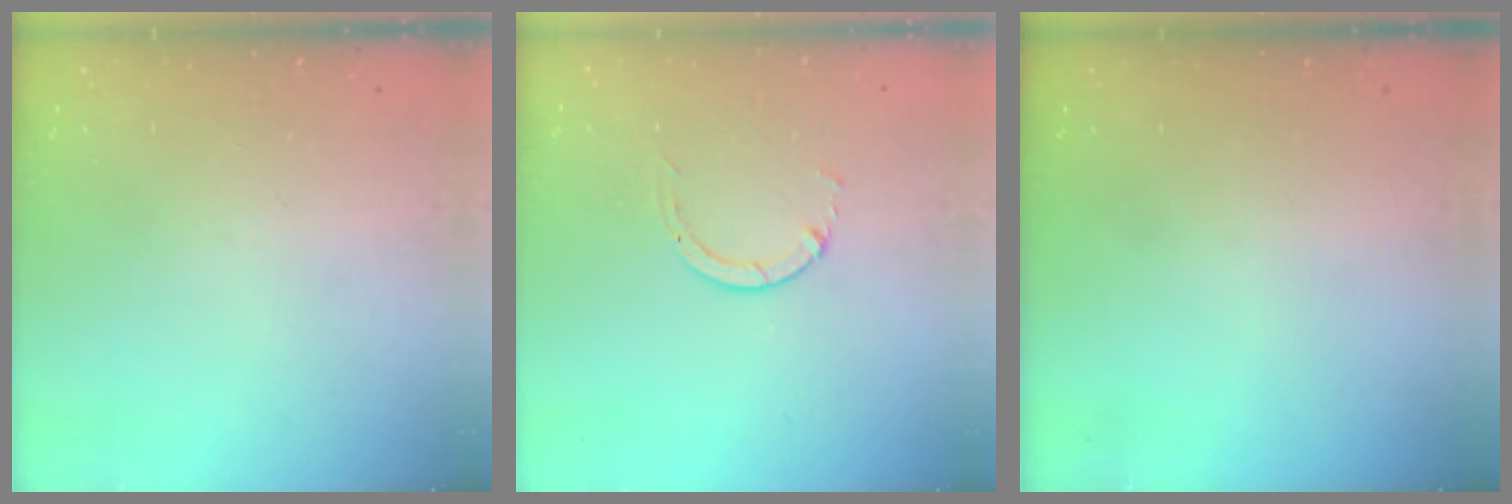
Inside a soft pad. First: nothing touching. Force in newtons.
{"total": 1.3, "press": 1.2, "slide": 0.3}
{"total": 0.0}